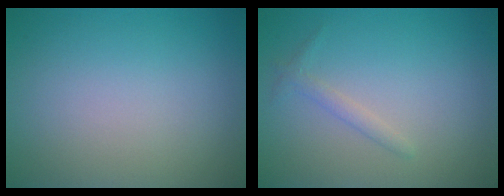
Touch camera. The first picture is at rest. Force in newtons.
{"total": 1.1, "press": 1.1, "slide": 0.1}